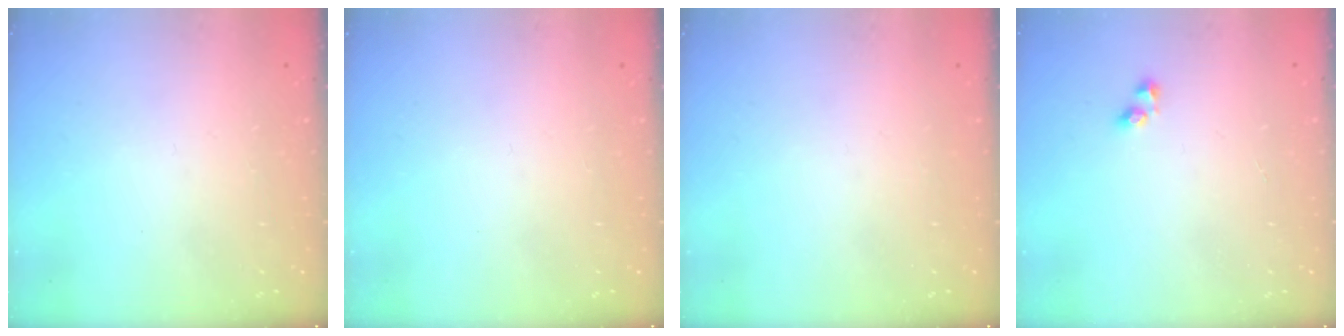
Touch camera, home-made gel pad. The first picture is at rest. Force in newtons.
{"total": 0.0}
{"total": 0.0}
{"total": 2.2, "press": 1.9, "slide": 1.1}